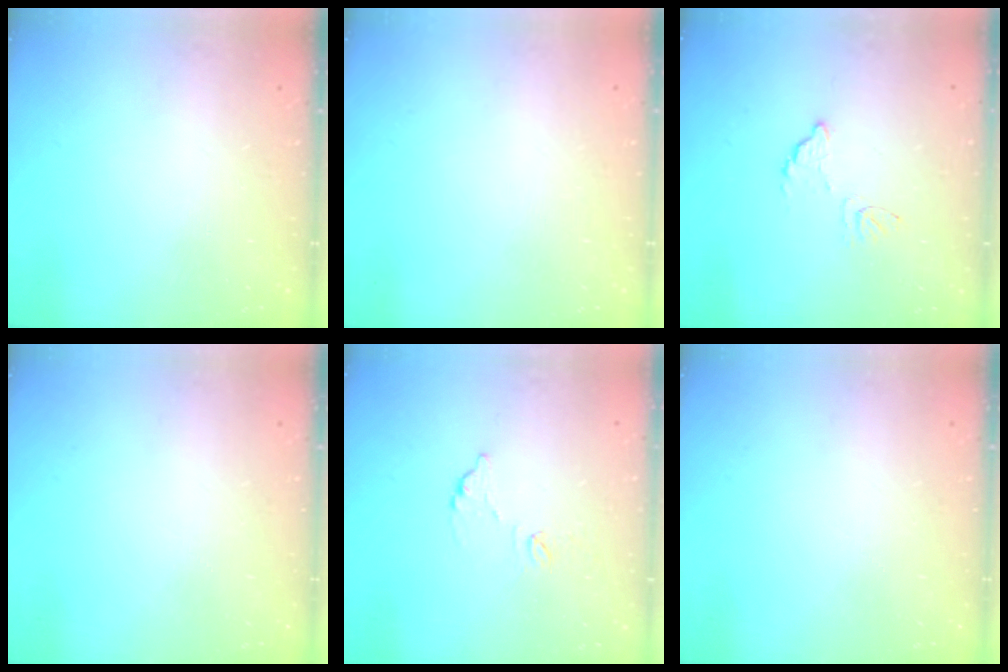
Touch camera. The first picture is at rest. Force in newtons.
{"total": 0.0}
{"total": 7.9, "press": 7.9, "slide": 0.4}
{"total": 0.0}
{"total": 6.7, "press": 6.6, "slide": 0.5}
{"total": 0.0}